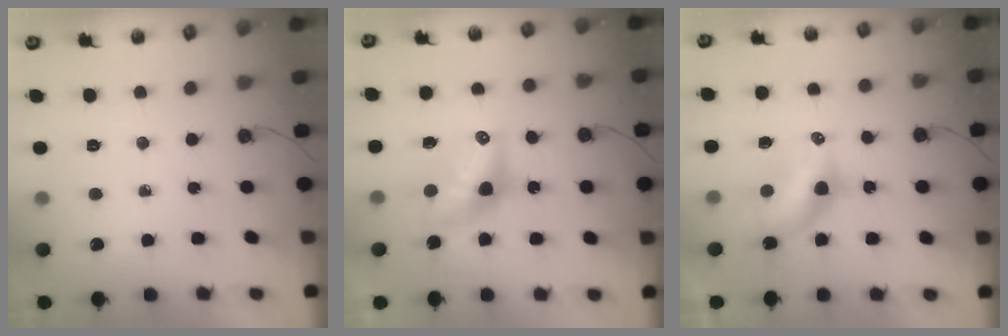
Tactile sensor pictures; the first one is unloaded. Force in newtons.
{"total": 8.6, "press": 8.5, "slide": 0.8}
{"total": 7.0, "press": 7.0, "slide": 0.2}